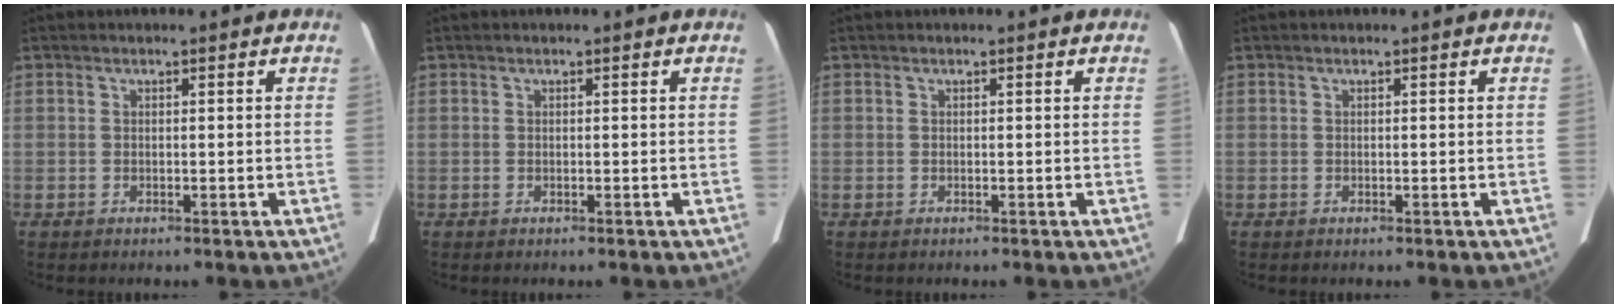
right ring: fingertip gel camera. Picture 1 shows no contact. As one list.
[{"total": 0.0}, {"total": 0.0}, {"total": 0.0}]